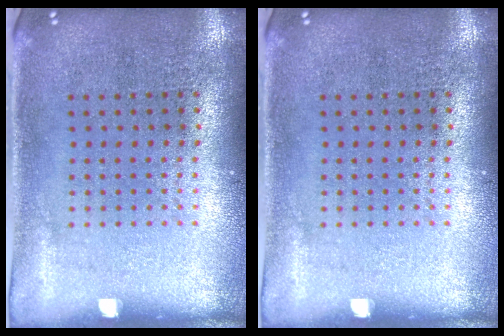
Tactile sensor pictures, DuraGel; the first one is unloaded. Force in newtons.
{"total": 0.0}